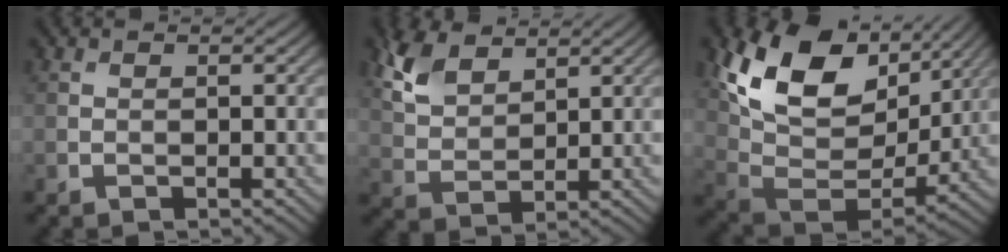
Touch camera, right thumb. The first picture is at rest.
{"total": 6.9, "force": [4.5, 3.6, 3.9], "torque": [-0.105, 0.004, 0.097]}
{"total": 15.5, "force": [7.1, 9.5, 10.0], "torque": [-0.207, -0.002, 0.139]}